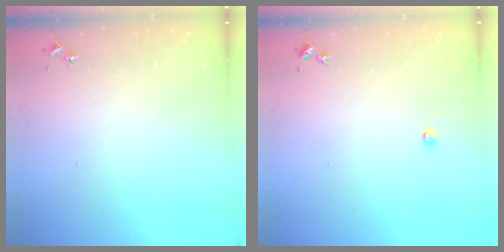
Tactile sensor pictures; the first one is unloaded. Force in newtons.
{"total": 2.7, "press": 2.7, "slide": 0.2}